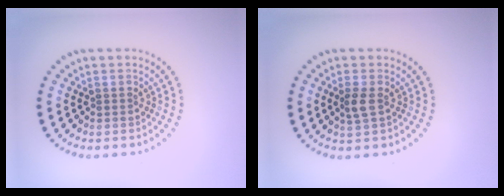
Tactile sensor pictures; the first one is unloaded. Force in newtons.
{"total": 1.5, "press": 1.5, "slide": 0.4}